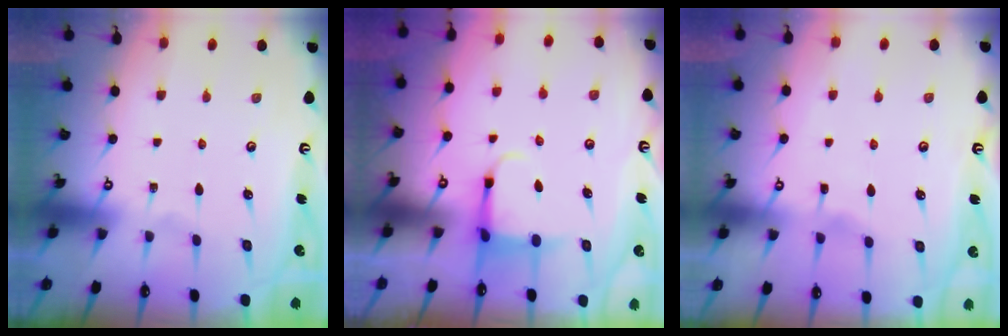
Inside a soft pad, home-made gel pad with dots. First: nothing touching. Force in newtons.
{"total": 3.9, "press": 3.7, "slide": 1.2}
{"total": 2.8, "press": 2.8, "slide": 0.3}